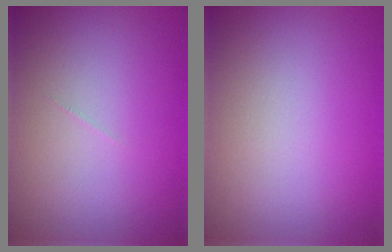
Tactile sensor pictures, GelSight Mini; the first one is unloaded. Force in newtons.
{"total": 0.0}